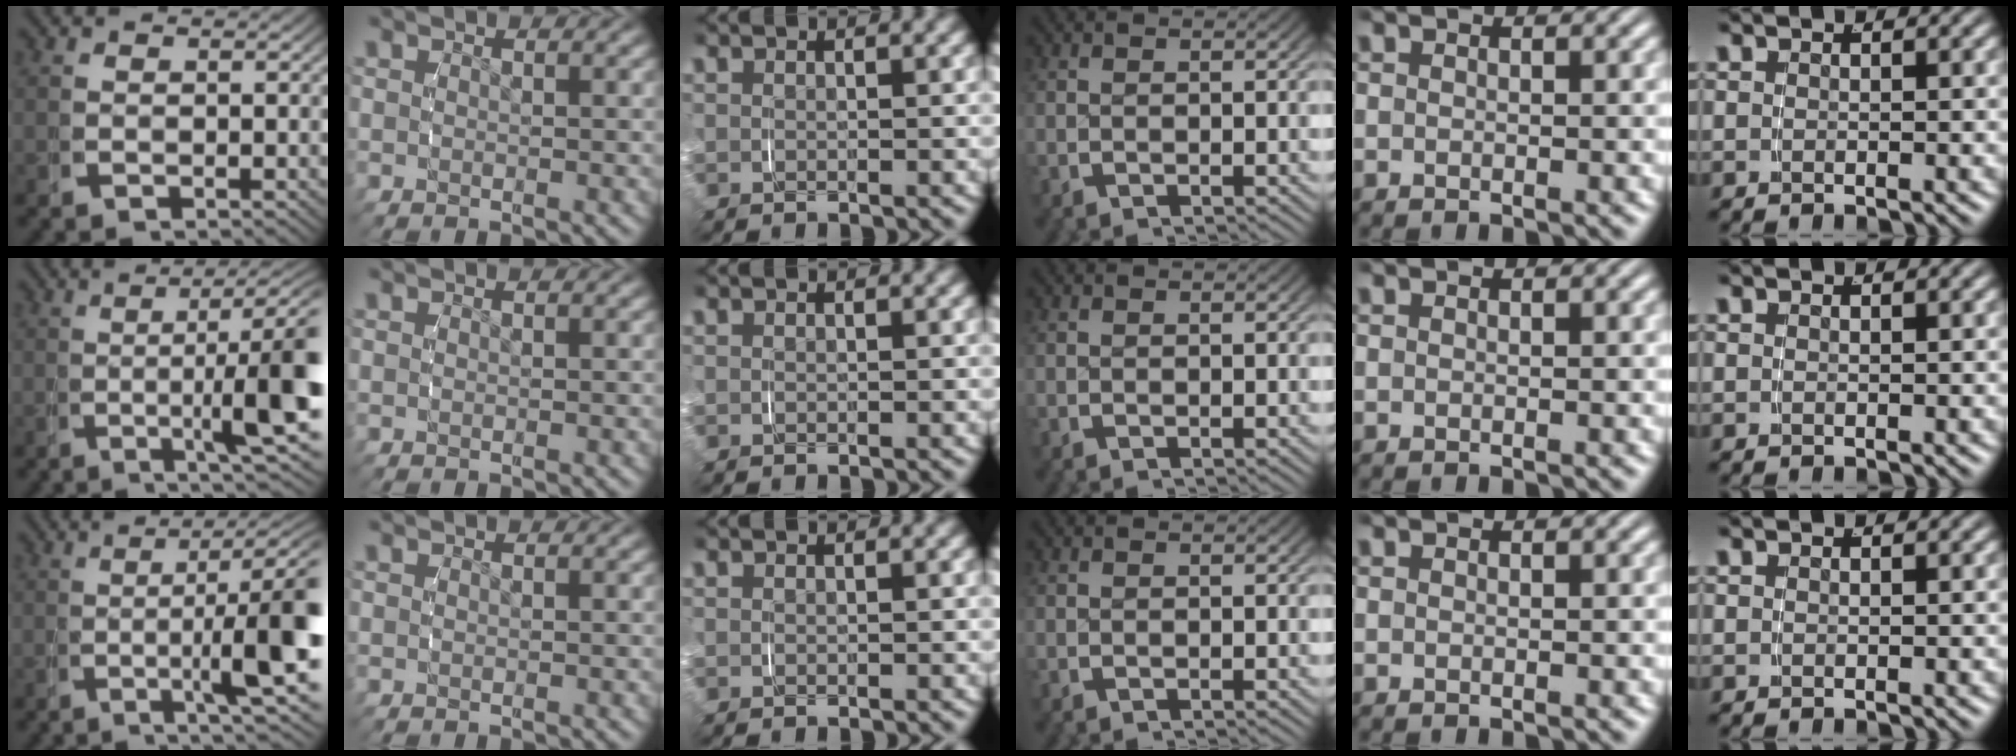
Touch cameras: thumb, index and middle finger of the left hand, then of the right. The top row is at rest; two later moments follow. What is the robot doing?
{"motion": "grasp_and_lifting", "object": "pencil case"}